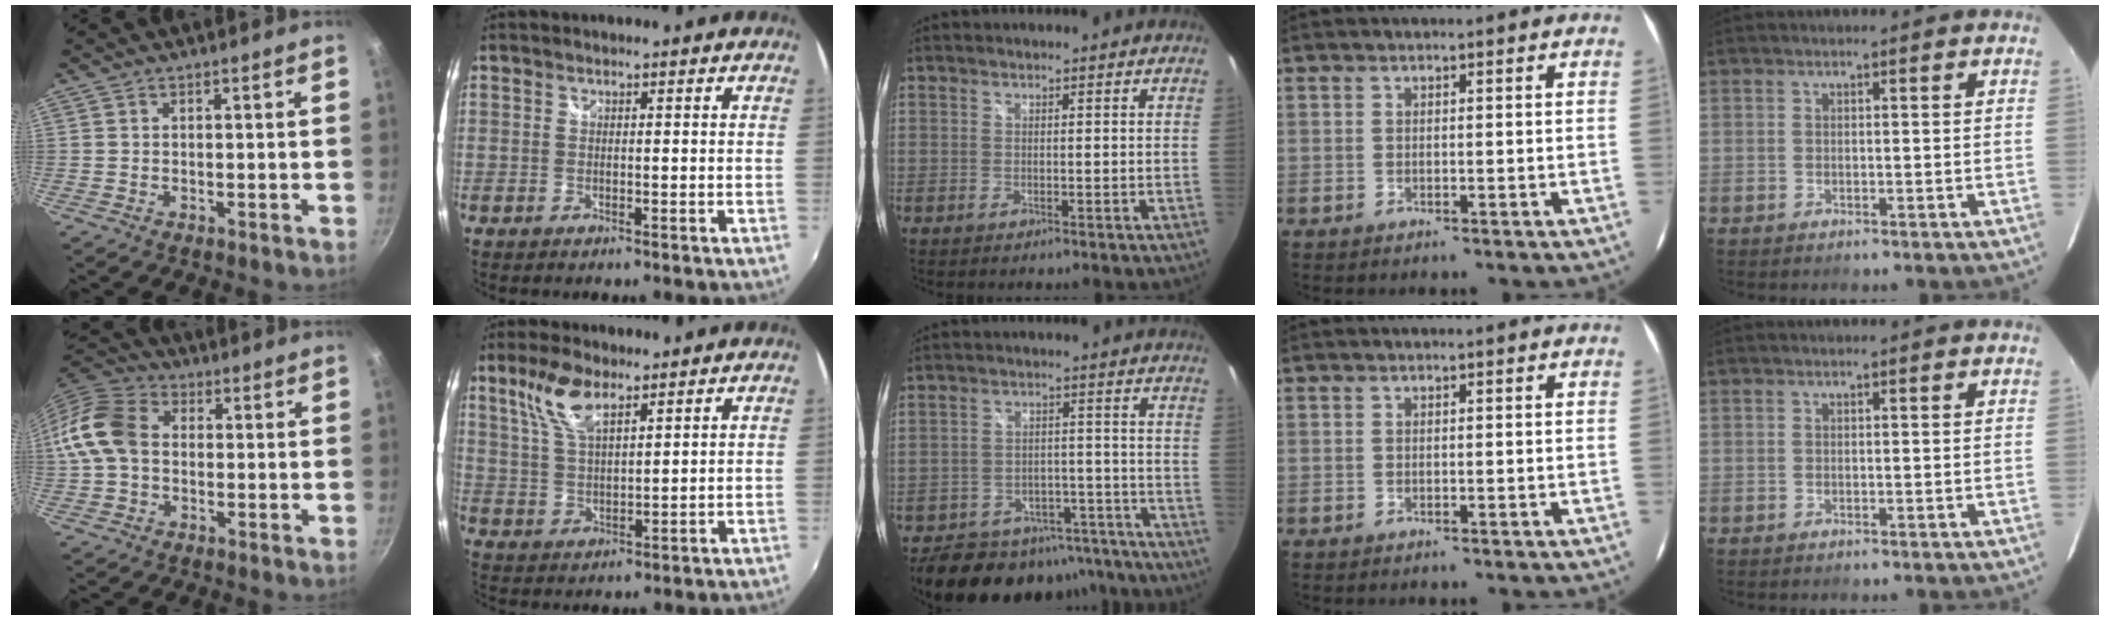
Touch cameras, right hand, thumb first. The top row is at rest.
{"thumb": {"total": 11.2, "force": [0.0, 8.3, 7.6], "torque": [-0.132, 0.028, -0.018]}, "index": {"total": 8.2, "force": [5.1, 3.1, 5.6], "torque": [-0.113, 0.011, 0.105]}, "middle": {"total": 20.8, "force": [-16.7, 9.5, 7.8], "torque": [-0.160, 0.019, -0.207]}}